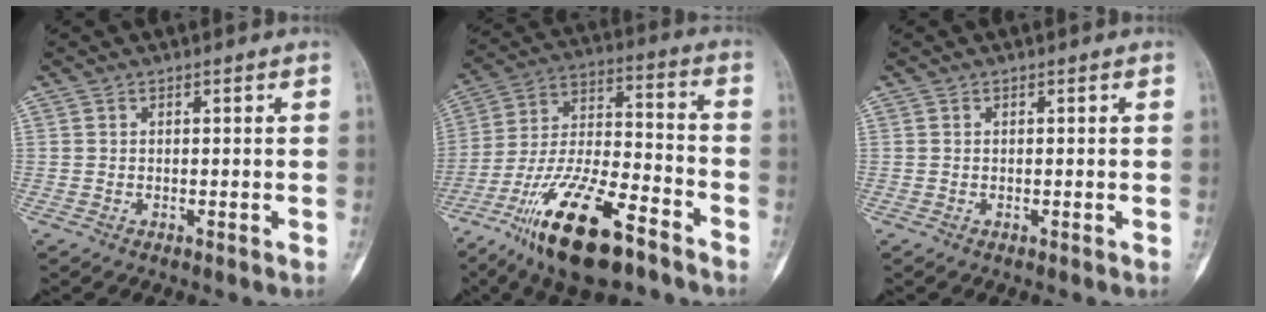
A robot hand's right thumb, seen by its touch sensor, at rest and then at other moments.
{"total": 21.3, "force": [-13.5, 7.2, 14.8], "torque": [-0.288, 0.068, -0.242]}
{"total": 0.0}